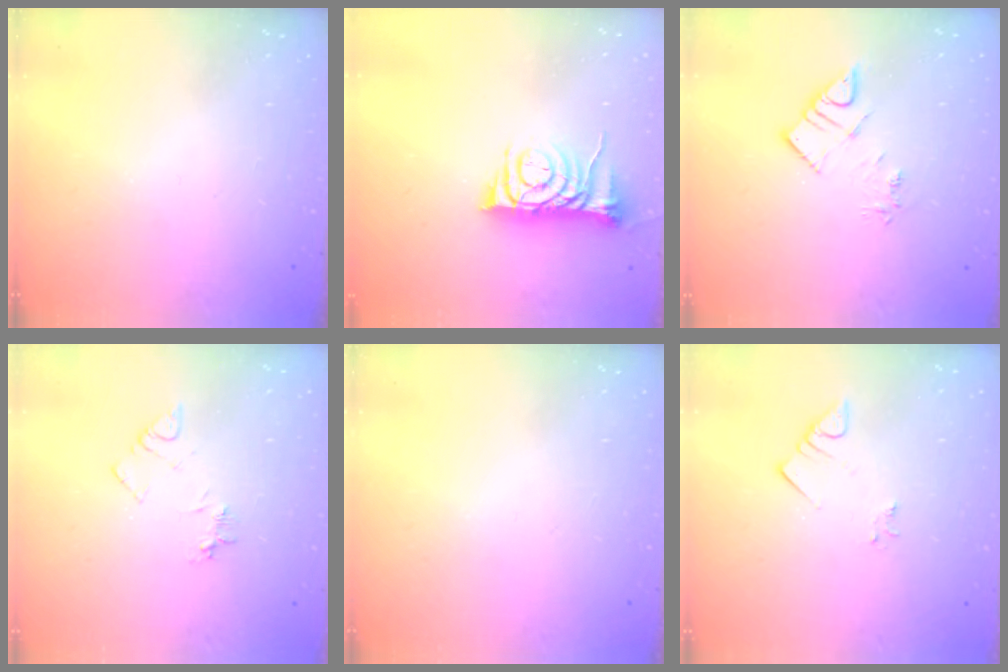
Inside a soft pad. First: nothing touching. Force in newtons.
{"total": 8.0, "press": 8.0, "slide": 0.1}
{"total": 7.1, "press": 7.1, "slide": 0.6}
{"total": 5.6, "press": 5.5, "slide": 0.6}
{"total": 0.0}
{"total": 3.2, "press": 3.2, "slide": 0.1}